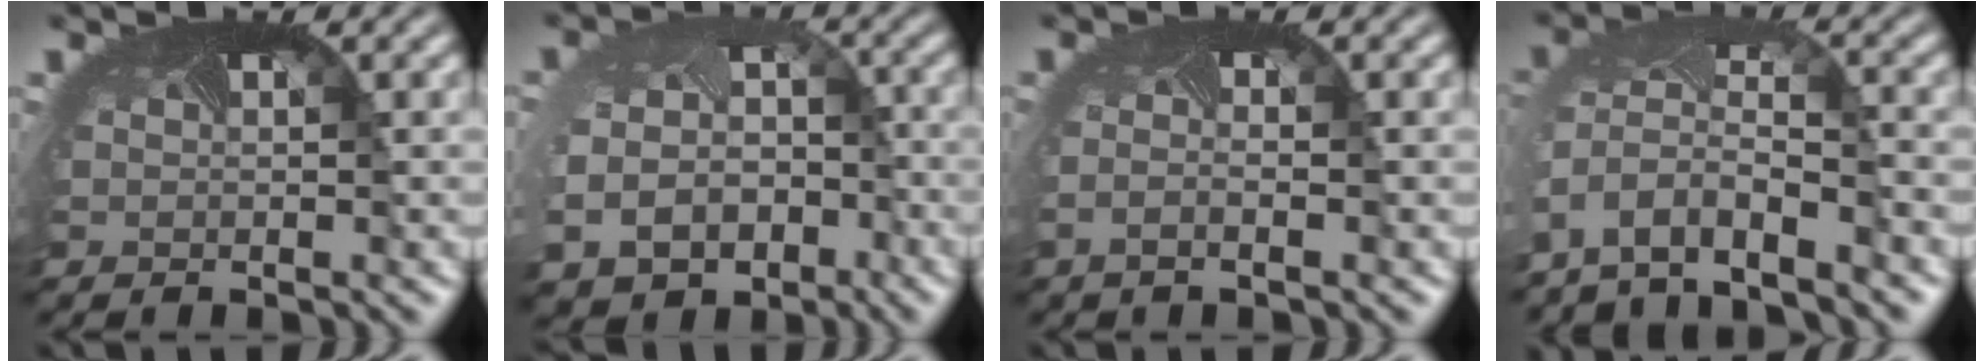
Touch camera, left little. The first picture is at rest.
{"total": 9.5, "force": [-4.1, 7.6, 4.0], "torque": [-0.094, -0.054, -0.048]}
{"total": 1.2, "force": [-0.7, 0.2, 1.0], "torque": [-0.029, -0.010, -0.018]}
{"total": 6.1, "force": [-4.9, 2.2, 2.9], "torque": [-0.076, -0.017, -0.087]}